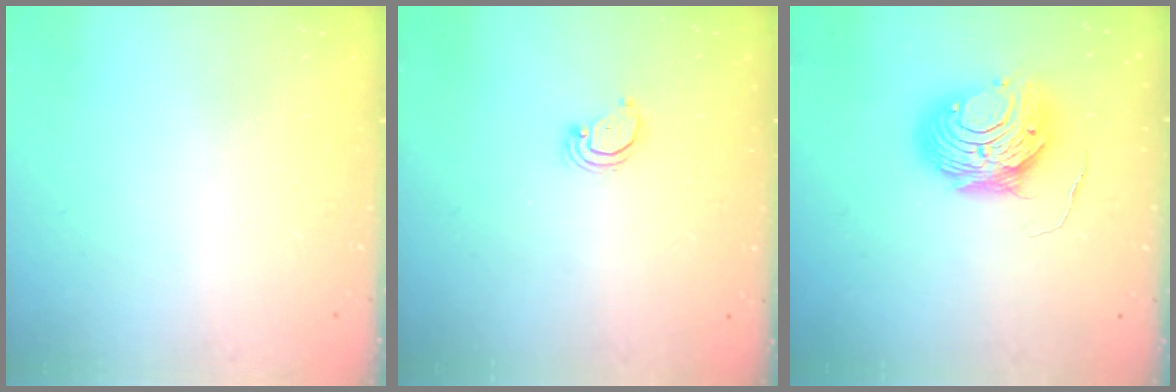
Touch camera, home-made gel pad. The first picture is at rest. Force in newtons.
{"total": 2.6, "press": 2.6, "slide": 0.1}
{"total": 10.1, "press": 10.0, "slide": 1.0}